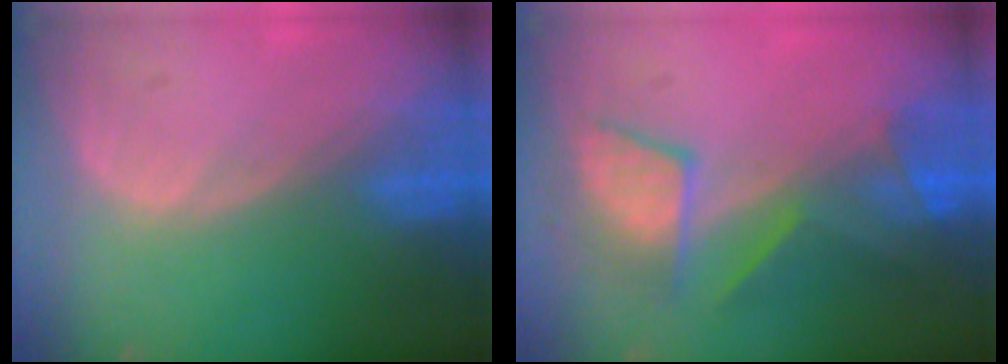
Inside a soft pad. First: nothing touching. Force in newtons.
{"total": 7.5, "press": 7.4, "slide": 1.1}